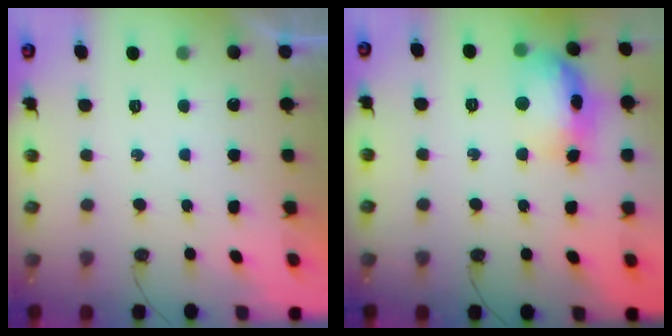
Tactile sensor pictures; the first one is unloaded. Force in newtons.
{"total": 15.8, "press": 15.7, "slide": 1.2}